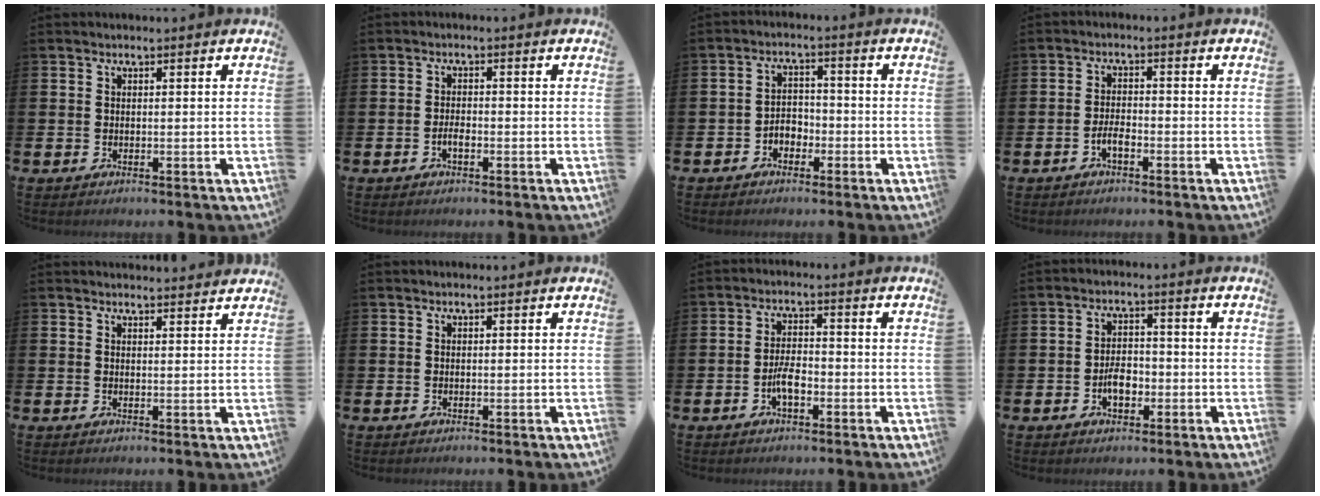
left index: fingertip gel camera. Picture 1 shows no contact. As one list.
[{"total": 1.6, "force": [-0.7, 0.7, 1.3], "torque": [-0.020, -0.002, -0.014]}, {"total": 2.7, "force": [-1.8, 1.9, 0.8], "torque": [-0.024, 0.010, -0.040]}, {"total": 2.3, "force": [-1.1, 0.9, 1.8], "torque": [-0.030, 0.002, -0.023]}, {"total": 1.9, "force": [1.9, 0.1, -0.1], "torque": [0.013, -0.015, 0.032]}, {"total": 0.0}, {"total": 3.5, "force": [-1.4, 1.5, 2.9], "torque": [-0.046, 0.005, -0.027]}, {"total": 3.8, "force": [-1.2, 2.3, 2.8], "torque": [-0.038, 0.001, -0.026]}]